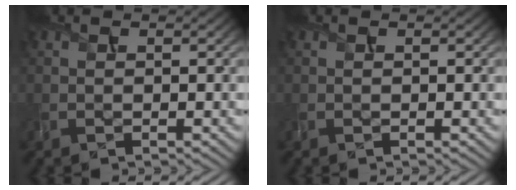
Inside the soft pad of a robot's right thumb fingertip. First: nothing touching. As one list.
[{"total": 0.0}]